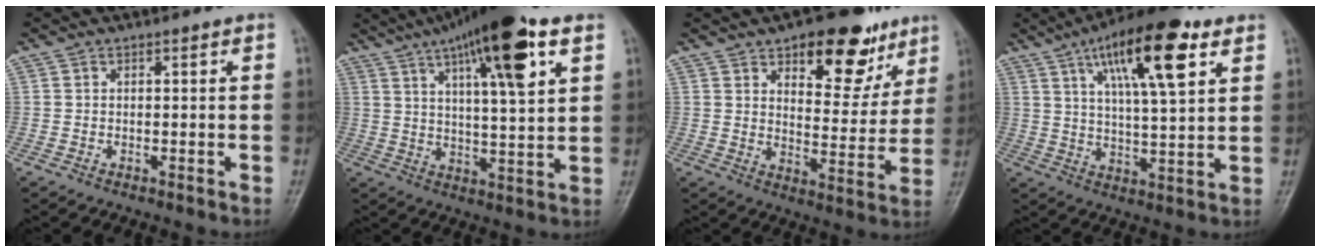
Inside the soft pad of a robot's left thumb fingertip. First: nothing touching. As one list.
[{"total": 18.6, "force": [9.5, 4.1, 15.4], "torque": [-0.235, -0.015, 0.150]}, {"total": 15.4, "force": [9.3, 7.5, 9.8], "torque": [-0.072, -0.046, 0.132]}, {"total": 17.3, "force": [8.4, 5.0, 14.3], "torque": [-0.212, -0.022, 0.135]}]